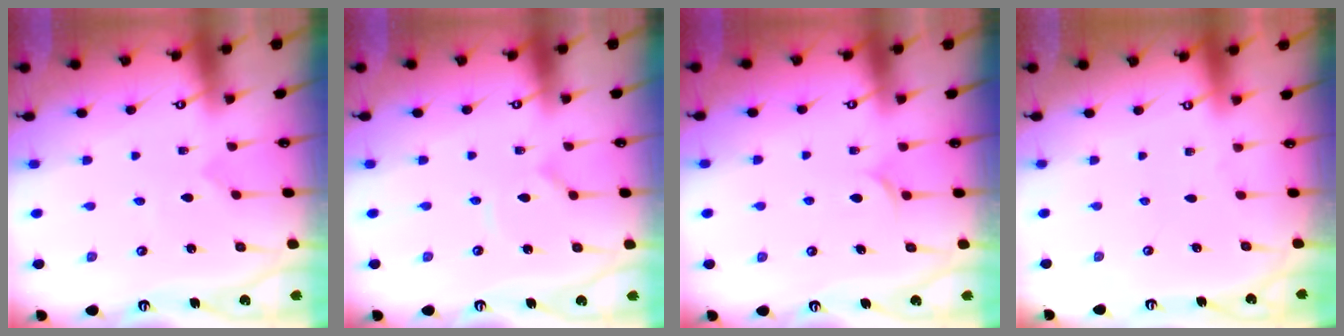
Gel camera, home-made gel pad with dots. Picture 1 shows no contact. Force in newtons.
{"total": 2.2, "press": 2.2, "slide": 0.1}
{"total": 6.5, "press": 6.5, "slide": 0.3}
{"total": 0.0}